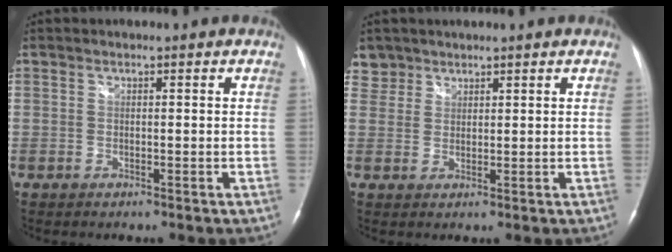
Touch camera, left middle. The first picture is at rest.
{"total": 3.2, "force": [2.4, 2.0, -0.6], "torque": [0.021, 0.007, 0.045]}